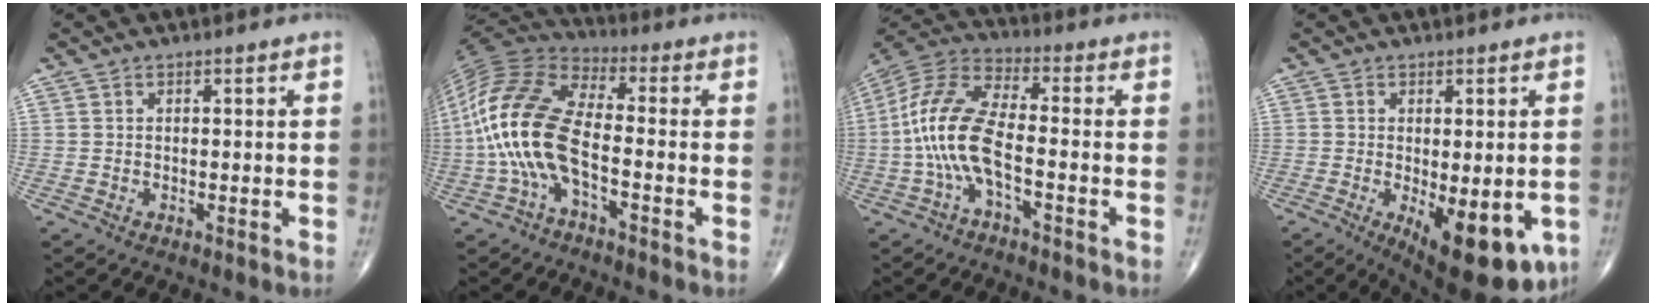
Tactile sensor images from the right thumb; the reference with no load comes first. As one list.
[{"total": 16.9, "force": [-3.8, 7.3, 14.8], "torque": [-0.321, 0.034, -0.080]}, {"total": 13.2, "force": [-2.8, 4.9, 12.0], "torque": [-0.268, 0.037, -0.062]}, {"total": 14.6, "force": [-4.9, 6.0, 12.4], "torque": [-0.140, -0.017, -0.053]}]